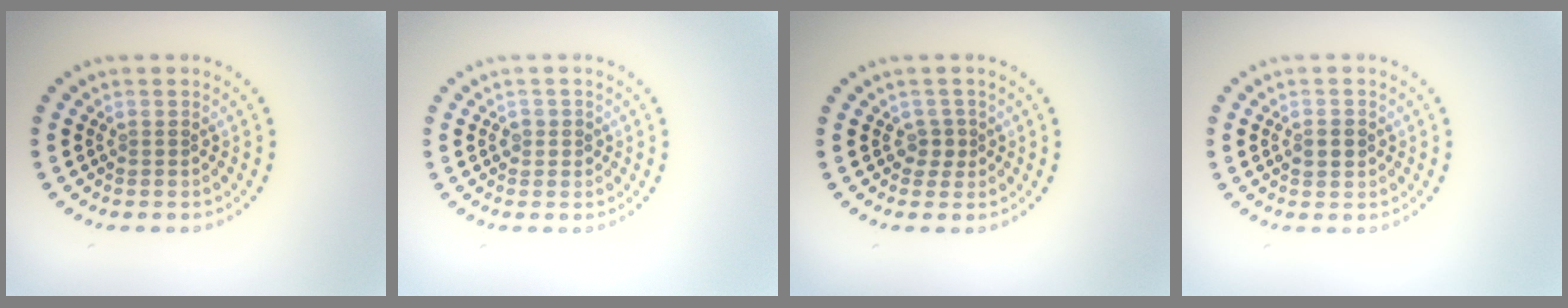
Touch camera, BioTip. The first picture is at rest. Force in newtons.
{"total": 1.1, "press": 1.0, "slide": 0.4}
{"total": 1.2, "press": 1.0, "slide": 0.6}
{"total": 2.0, "press": 2.0, "slide": 0.1}